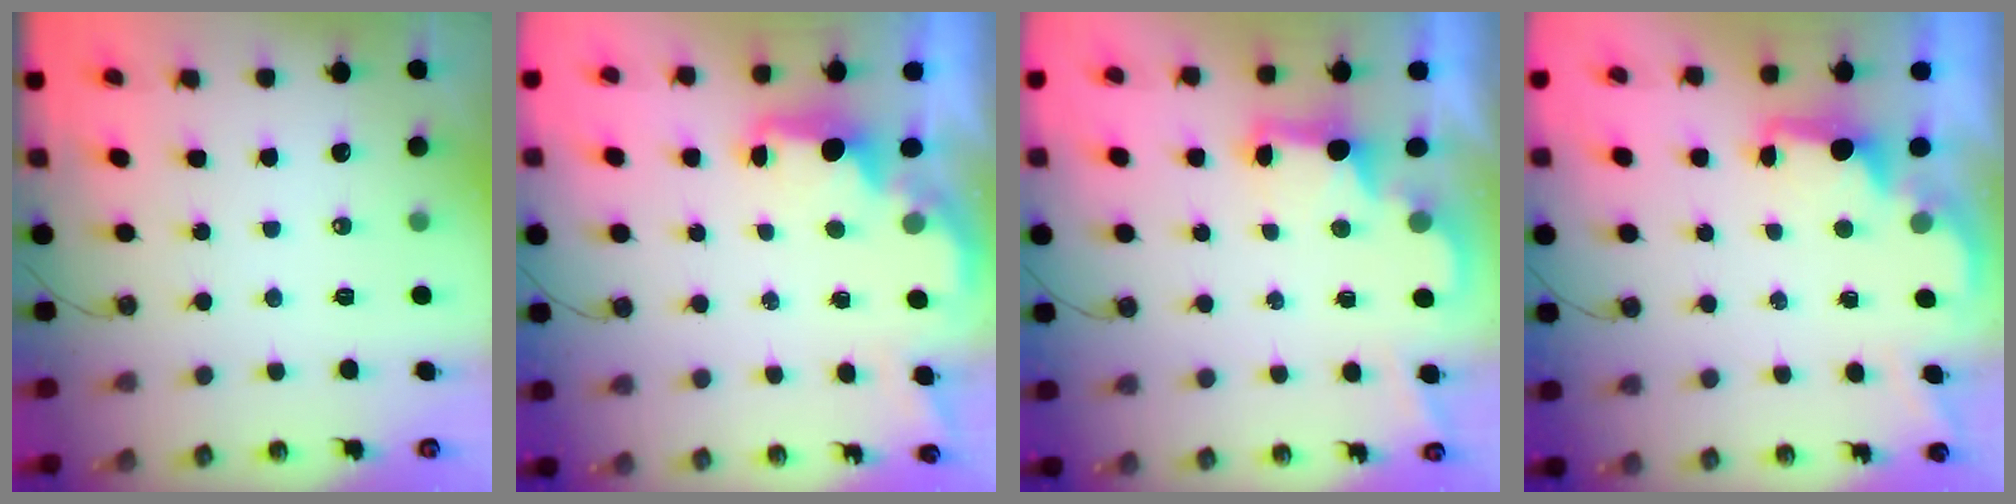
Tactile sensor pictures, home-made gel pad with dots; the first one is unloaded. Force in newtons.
{"total": 2.0, "press": 1.9, "slide": 0.7}
{"total": 2.3, "press": 2.2, "slide": 0.7}
{"total": 1.8, "press": 1.7, "slide": 0.6}